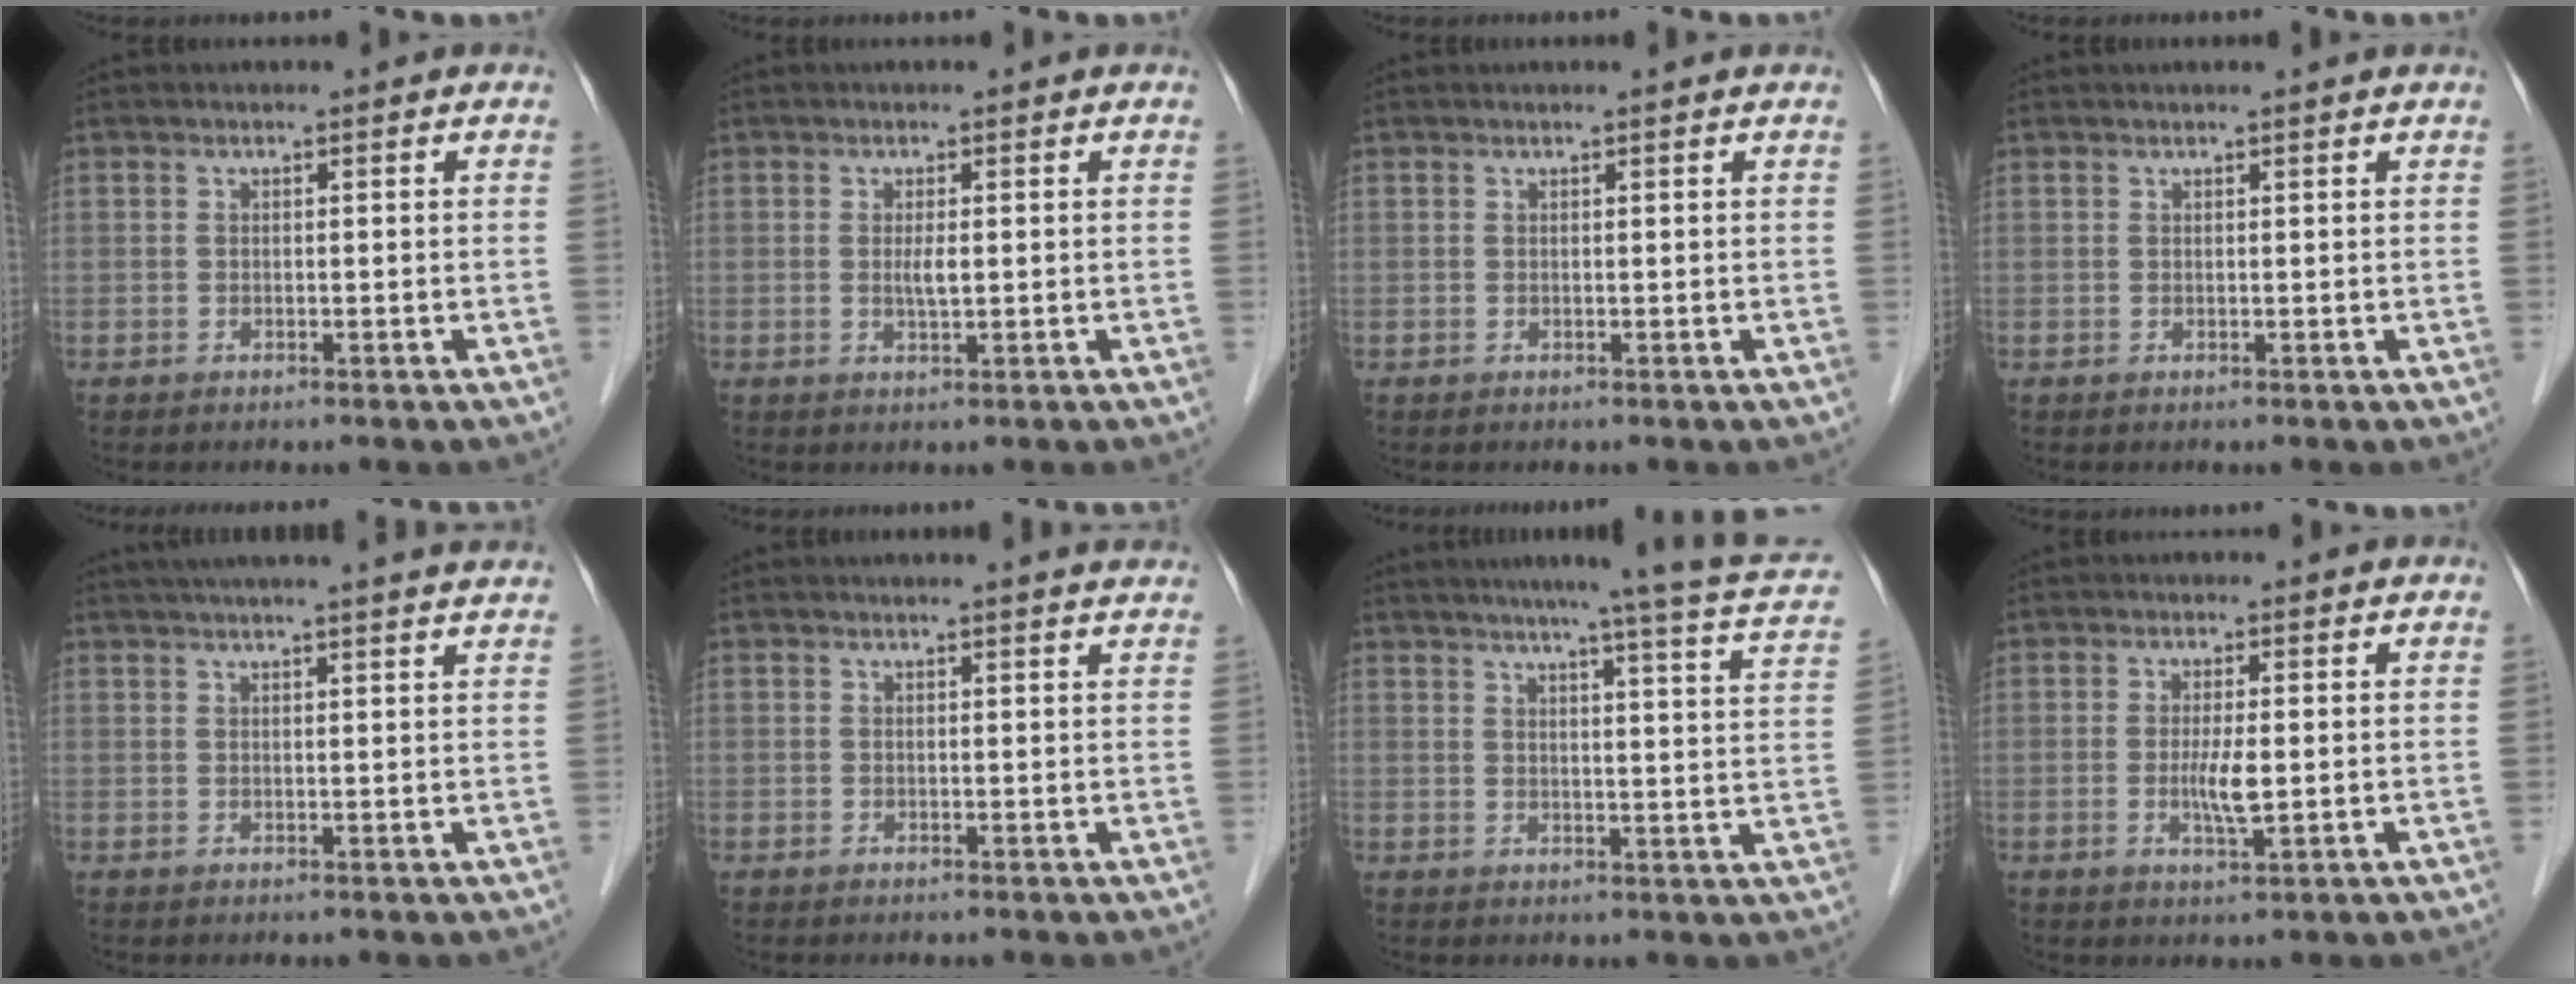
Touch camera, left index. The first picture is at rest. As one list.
[{"total": 1.7, "force": [0.2, 0.2, 1.7], "torque": [-0.035, -0.001, 0.003]}, {"total": 0.8, "force": [0.8, -0.1, 0.3], "torque": [-0.010, 0.008, 0.012]}, {"total": 1.4, "force": [1.3, -0.2, 0.6], "torque": [-0.013, 0.008, 0.019]}, {"total": 15.9, "force": [14.2, 0.1, 7.2], "torque": [-0.114, 0.022, 0.177]}, {"total": 5.2, "force": [4.9, 0.1, 1.8], "torque": [-0.024, 0.006, 0.042]}, {"total": 18.5, "force": [15.8, 0.0, 9.6], "torque": [-0.131, -0.024, 0.176]}, {"total": 3.7, "force": [-0.2, 0.6, 3.6], "torque": [-0.071, -0.005, -0.002]}]